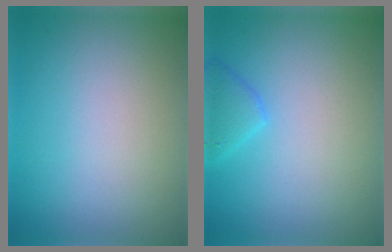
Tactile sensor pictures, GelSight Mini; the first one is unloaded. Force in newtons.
{"total": 1.9, "press": 1.9, "slide": 0.1}